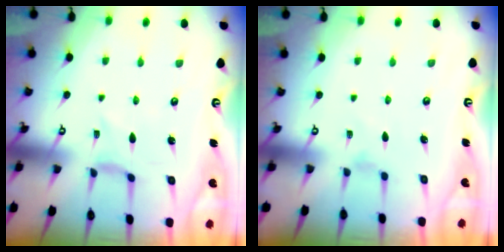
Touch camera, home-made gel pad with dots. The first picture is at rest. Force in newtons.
{"total": 1.5, "press": 1.5, "slide": 0.3}